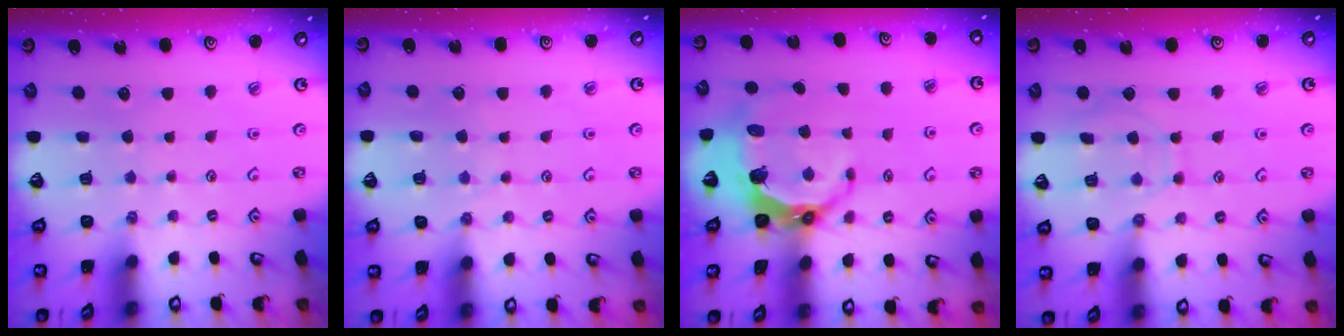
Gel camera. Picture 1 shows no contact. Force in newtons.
{"total": 4.3, "press": 4.3, "slide": 0.5}
{"total": 8.2, "press": 7.0, "slide": 4.4}
{"total": 9.0, "press": 9.0, "slide": 1.0}